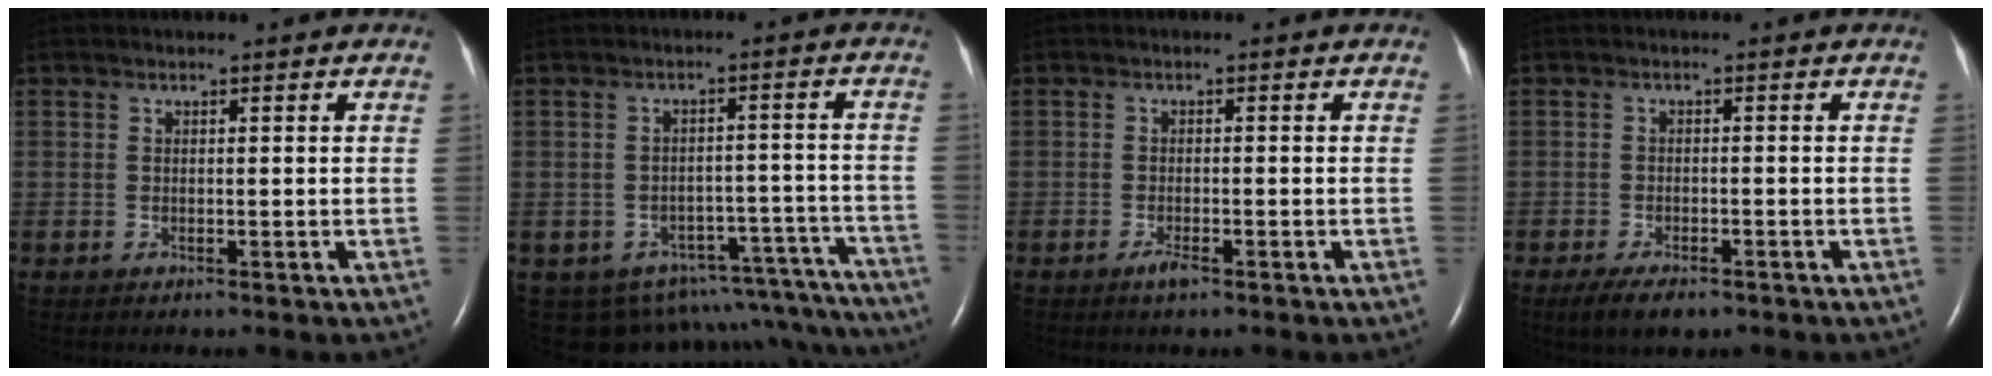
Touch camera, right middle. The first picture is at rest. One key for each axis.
{"total": 18.0, "fx": -16.2, "fy": 6.9, "fz": 3.7, "tx": -0.024, "ty": 0.049, "tz": -0.178}
{"total": 1.5, "fx": -1.0, "fy": 0.2, "fz": 1.1, "tx": -0.027, "ty": -0.003, "tz": -0.018}
{"total": 4.8, "fx": -3.4, "fy": 1.7, "fz": 3.0, "tx": -0.057, "ty": -0.008, "tz": -0.050}